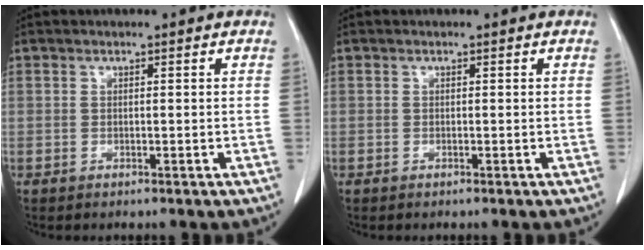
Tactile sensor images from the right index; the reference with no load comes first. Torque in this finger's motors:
{"motor_torque": [-0.01, 0.02, 0.00, 0.00]}